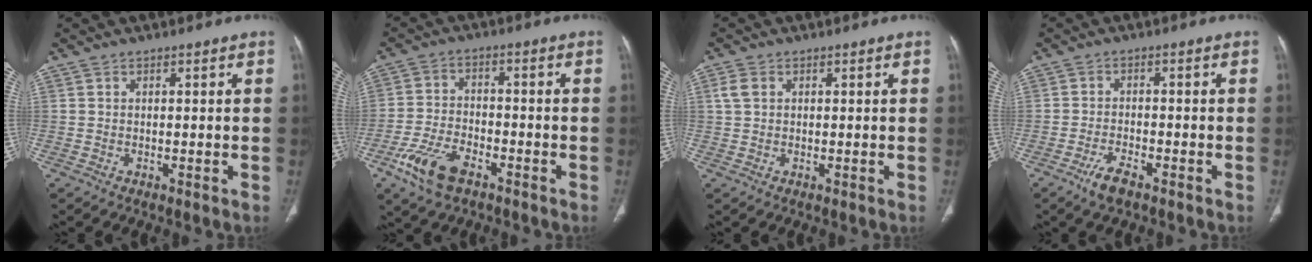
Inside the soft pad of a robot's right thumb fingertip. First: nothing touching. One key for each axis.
{"total": 9.7, "fx": -5.7, "fy": 4.8, "fz": 6.2, "tx": -0.130, "ty": 0.015, "tz": -0.108}
{"total": 2.6, "fx": 0.8, "fy": 1.9, "fz": 1.6, "tx": -0.037, "ty": 0.008, "tz": 0.019}
{"total": 4.0, "fx": -2.8, "fy": 1.2, "fz": 2.6, "tx": -0.058, "ty": 0.011, "tz": -0.051}